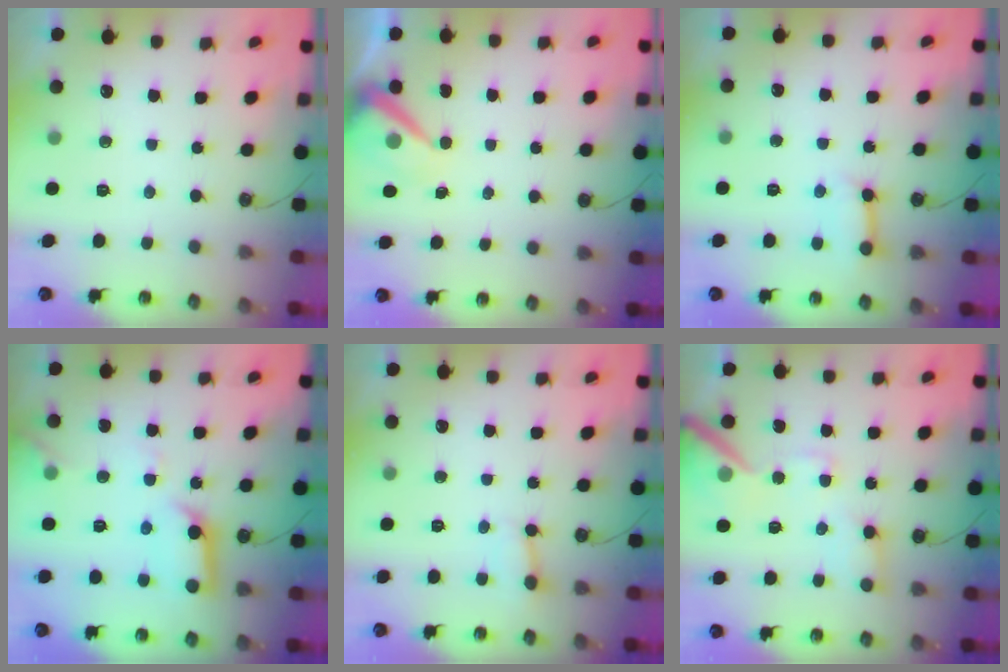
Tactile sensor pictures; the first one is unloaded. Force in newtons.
{"total": 8.0, "press": 8.0, "slide": 0.8}
{"total": 7.8, "press": 7.8, "slide": 1.1}
{"total": 13.3, "press": 13.2, "slide": 1.5}
{"total": 3.0, "press": 2.9, "slide": 0.4}
{"total": 13.4, "press": 13.3, "slide": 1.7}